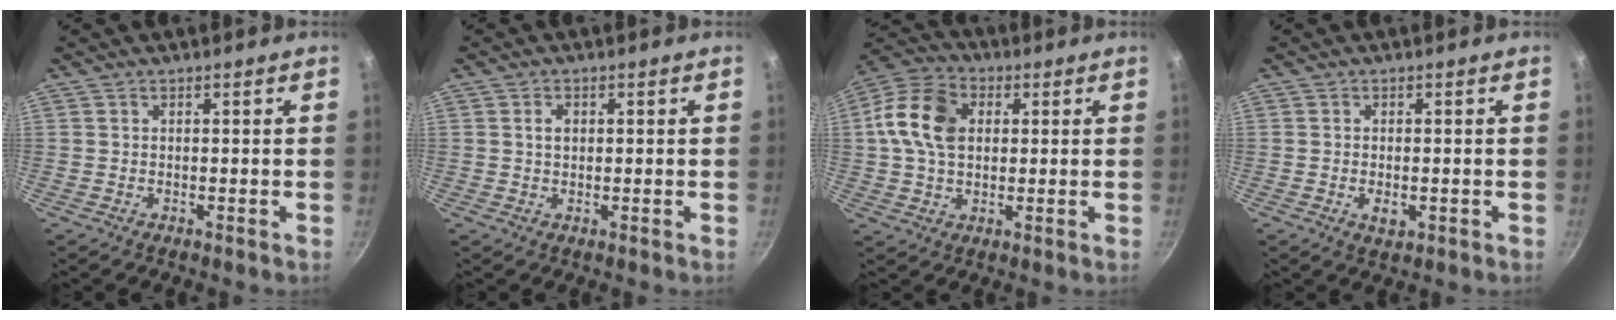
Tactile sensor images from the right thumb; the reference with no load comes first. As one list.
[{"total": 1.9, "force": [0.3, 1.4, 1.2], "torque": [-0.015, 0.004, 0.006]}, {"total": 12.9, "force": [2.0, 9.2, 8.8], "torque": [-0.147, 0.015, 0.019]}, {"total": 2.8, "force": [-0.7, 1.5, 2.2], "torque": [-0.040, -0.004, -0.008]}]